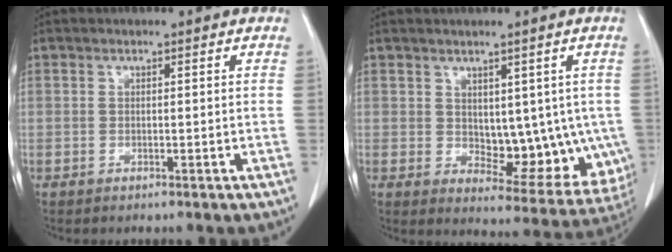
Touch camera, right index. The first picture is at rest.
{"total": 11.1, "force": [0.5, 6.0, 9.3], "torque": [-0.104, -0.005, 0.026]}